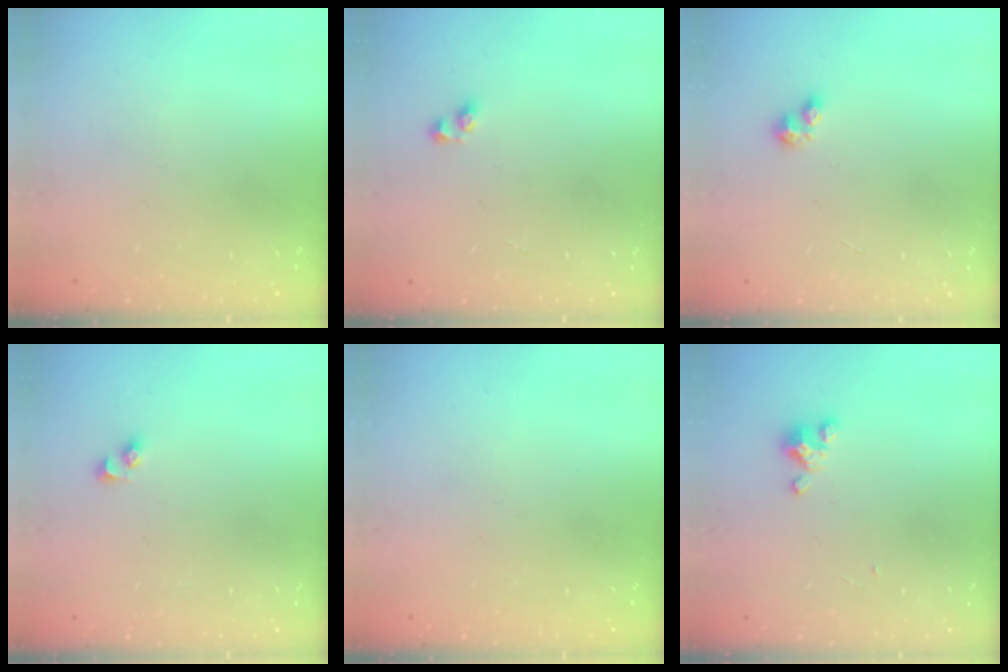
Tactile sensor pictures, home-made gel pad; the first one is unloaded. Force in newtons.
{"total": 2.7, "press": 2.6, "slide": 0.6}
{"total": 2.5, "press": 2.5, "slide": 0.4}
{"total": 2.3, "press": 2.3, "slide": 0.2}
{"total": 0.0}
{"total": 2.3, "press": 2.2, "slide": 0.4}